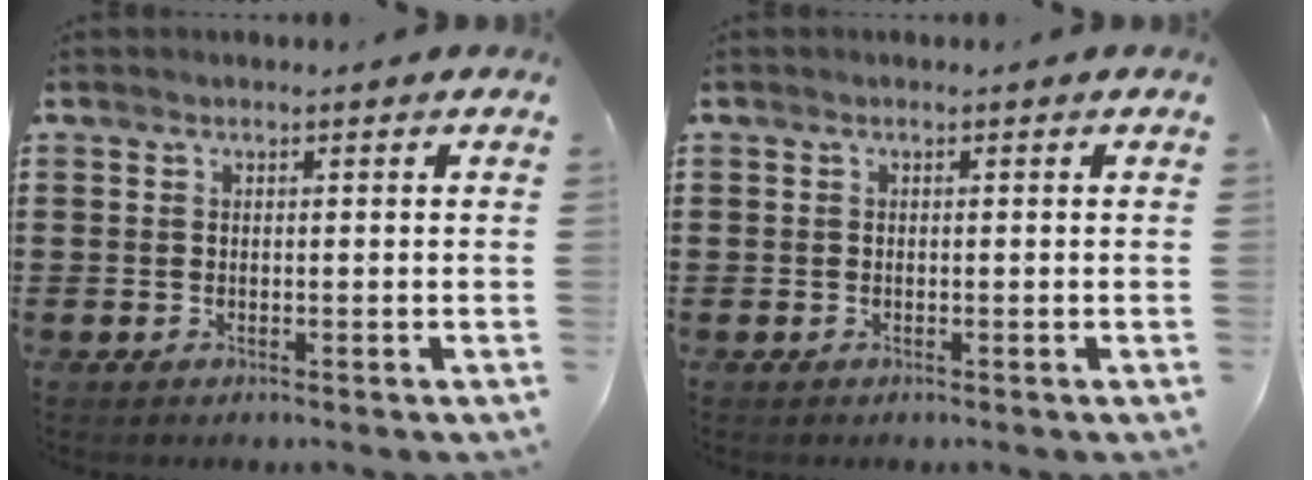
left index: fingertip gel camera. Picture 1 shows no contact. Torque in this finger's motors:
{"motor_torque": [-0.04, -0.02, -0.01, 0.00]}